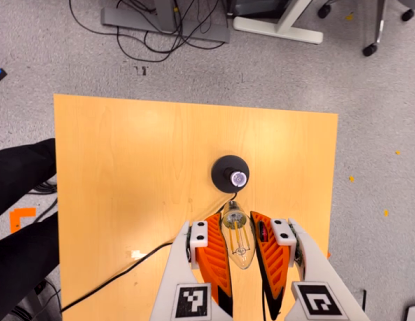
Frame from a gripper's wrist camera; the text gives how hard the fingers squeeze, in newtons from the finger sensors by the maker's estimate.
{"total": 23.4, "left": 26.2, "right": 20.7}